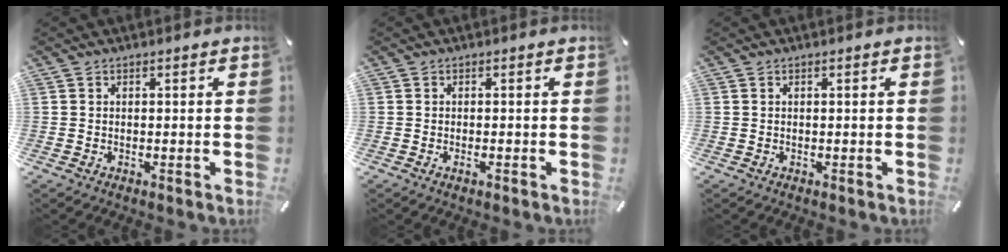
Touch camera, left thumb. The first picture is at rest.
{"total": 0.9, "force": [-0.3, 0.2, 0.8], "torque": [-0.014, -0.004, -0.005]}
{"total": 0.0}